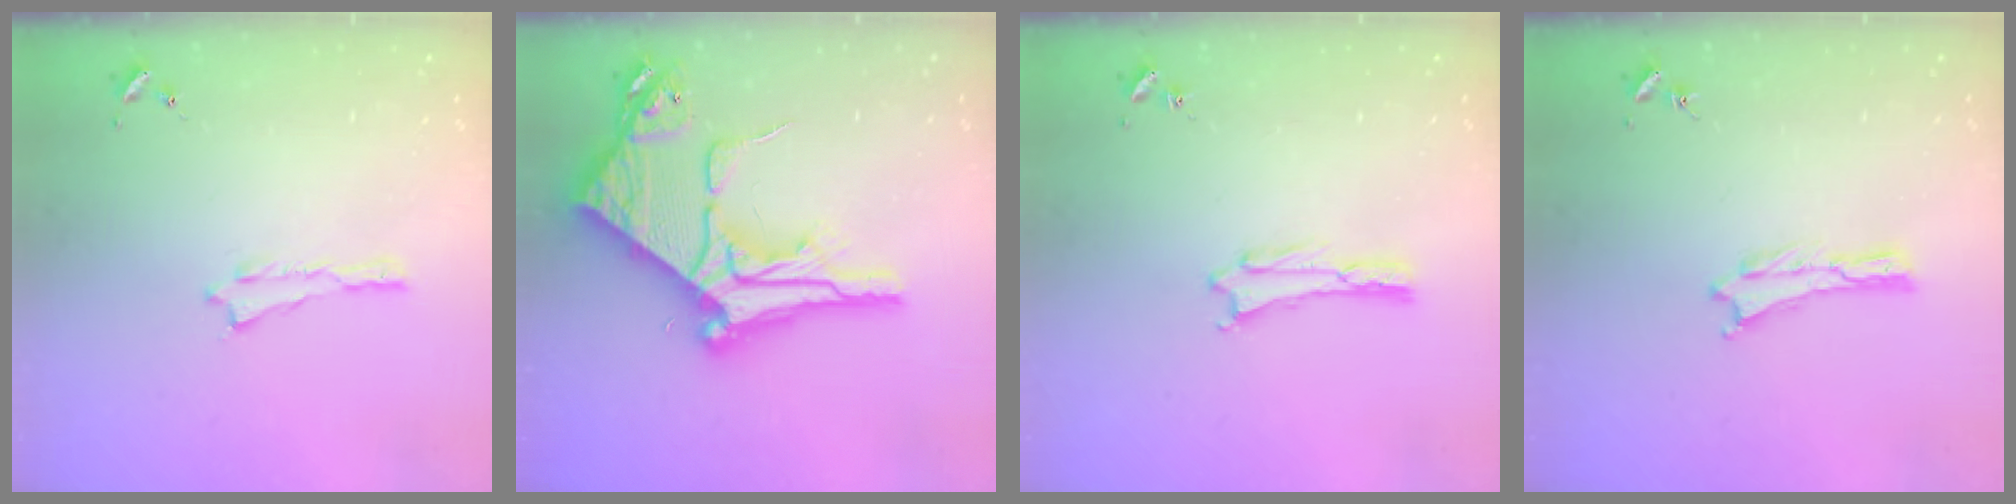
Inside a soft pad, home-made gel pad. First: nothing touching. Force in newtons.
{"total": 13.6, "press": 13.5, "slide": 1.1}
{"total": 1.1, "press": 1.1, "slide": 0.1}
{"total": 0.0}